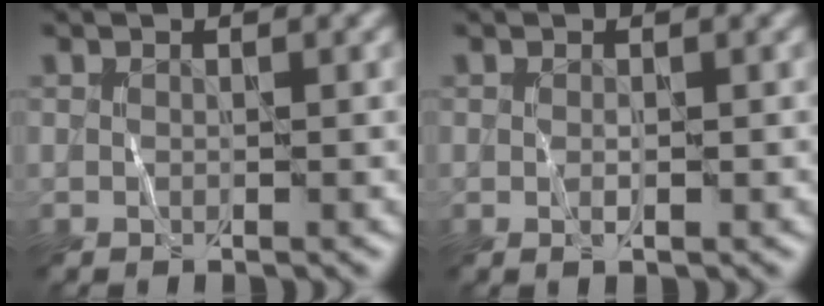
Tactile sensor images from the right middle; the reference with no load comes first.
{"total": 0.6, "force": [0.0, 0.1, 0.5], "torque": [-0.010, -0.003, -0.001]}